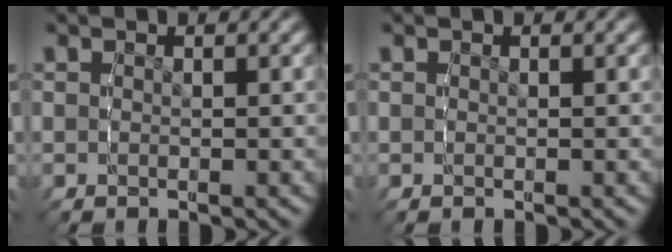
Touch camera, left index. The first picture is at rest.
{"total": 0.0}